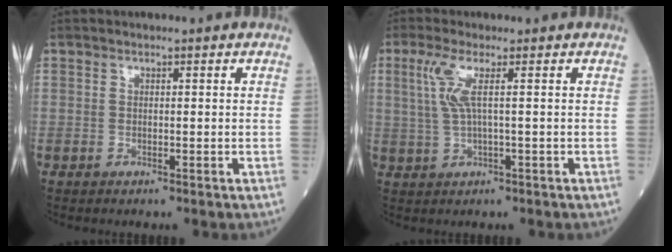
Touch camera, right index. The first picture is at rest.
{"total": 3.9, "force": [1.1, -0.1, 3.7], "torque": [-0.092, 0.009, 0.027]}